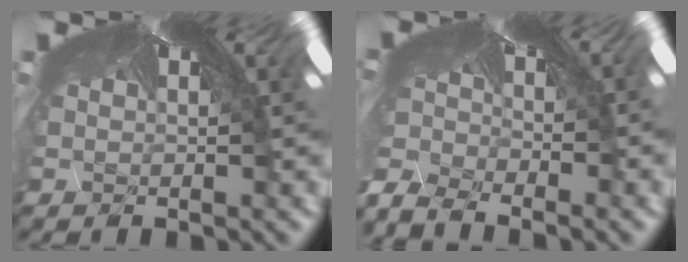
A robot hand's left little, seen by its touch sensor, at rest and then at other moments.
{"total": 11.5, "force": [-11.4, 0.1, 1.3], "torque": [-0.010, -0.064, -0.168]}